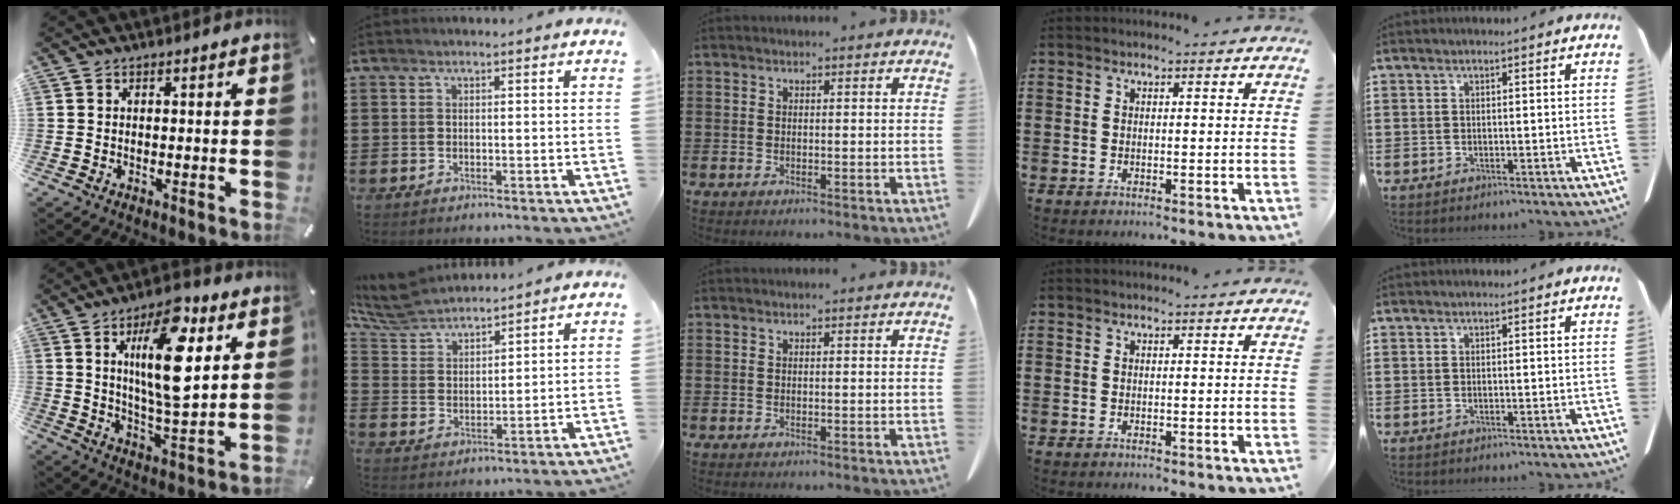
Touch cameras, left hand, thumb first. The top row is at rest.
{"thumb": {"total": 16.9, "force": [6.1, 5.6, 14.6], "torque": [-0.268, -0.022, 0.091]}, "index": {"total": 6.3, "force": [5.9, 1.1, 1.8], "torque": [-0.060, -0.020, 0.107]}}